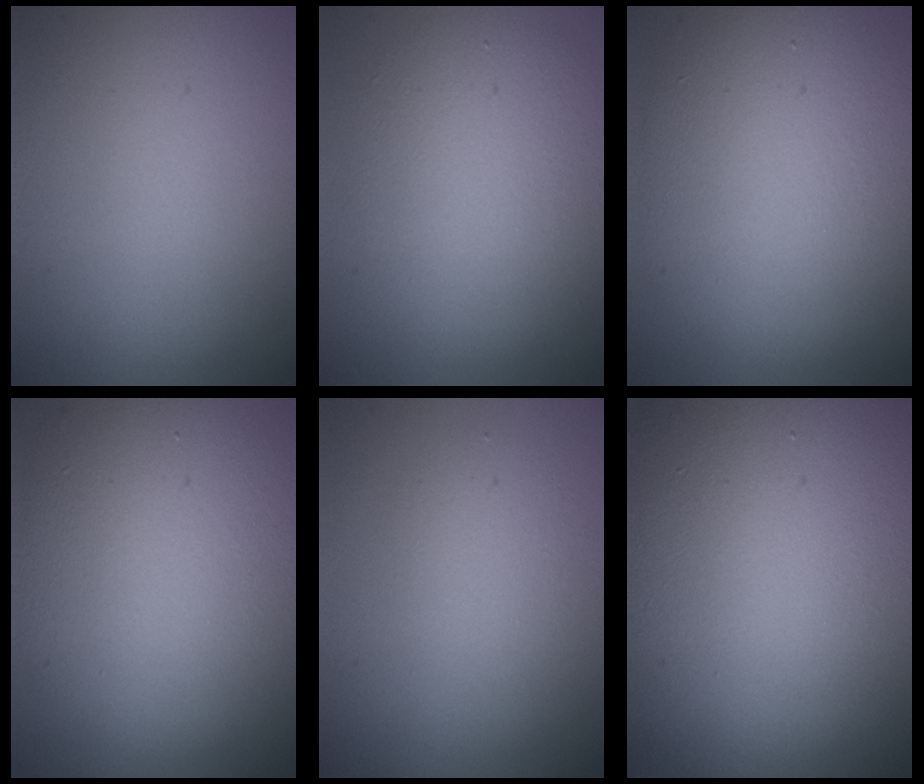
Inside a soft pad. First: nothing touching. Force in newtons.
{"total": 6.2, "press": 6.1, "slide": 0.4}
{"total": 9.8, "press": 9.8, "slide": 0.9}
{"total": 12.3, "press": 12.3, "slide": 0.9}
{"total": 2.3, "press": 2.3, "slide": 0.2}
{"total": 21.1, "press": 21.0, "slide": 1.3}